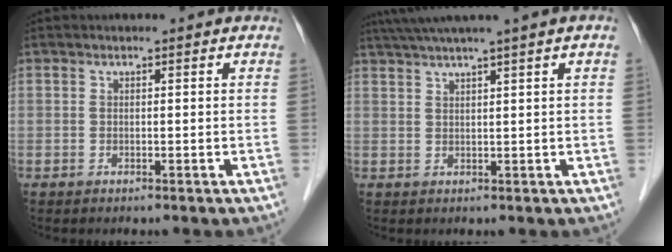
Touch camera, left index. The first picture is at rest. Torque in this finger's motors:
{"motor_torque": [1.07, -0.99, 1.06, 0.21]}